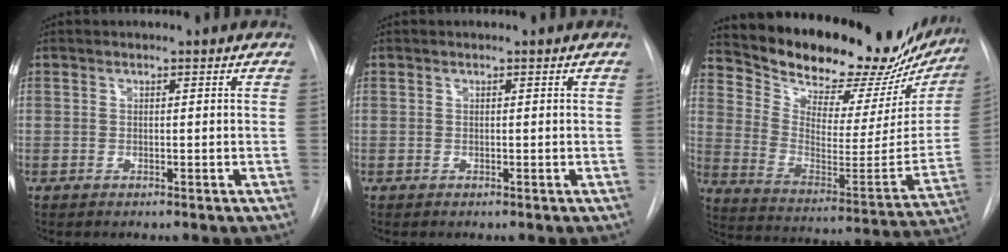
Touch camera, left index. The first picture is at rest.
{"total": 0.0}
{"total": 28.1, "force": [24.8, 8.0, 10.4], "torque": [-0.176, -0.072, 0.339]}